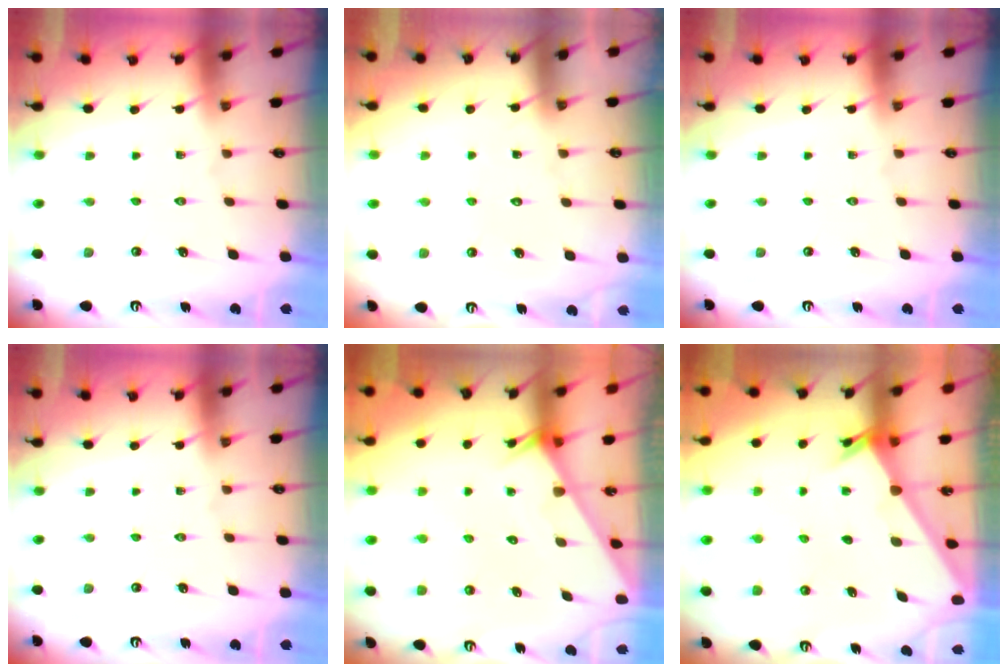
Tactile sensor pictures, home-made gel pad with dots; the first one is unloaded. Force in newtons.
{"total": 3.5, "press": 3.5, "slide": 0.3}
{"total": 0.0}
{"total": 0.0}
{"total": 2.0, "press": 2.0, "slide": 0.0}
{"total": 2.4, "press": 2.4, "slide": 0.2}